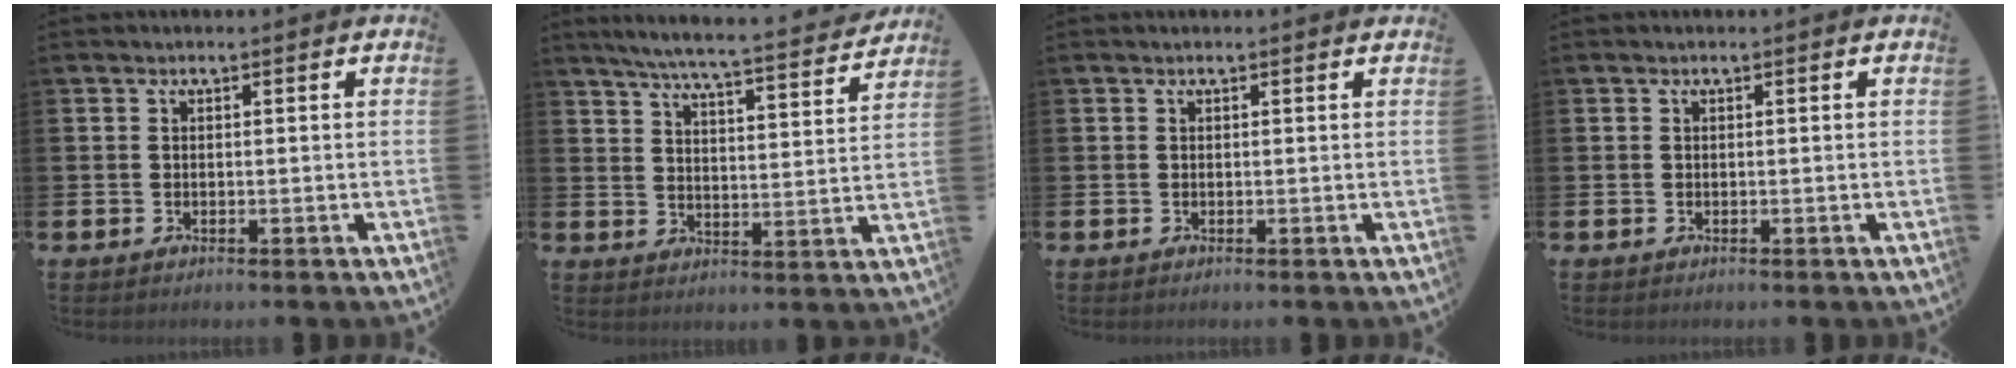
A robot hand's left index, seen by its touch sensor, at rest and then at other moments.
{"total": 6.7, "force": [6.2, 0.0, 2.4], "torque": [-0.059, -0.047, 0.104]}
{"total": 0.0}
{"total": 0.0}